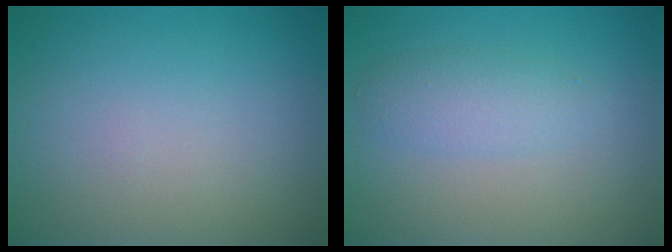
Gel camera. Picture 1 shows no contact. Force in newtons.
{"total": 2.3, "press": 2.3, "slide": 0.2}